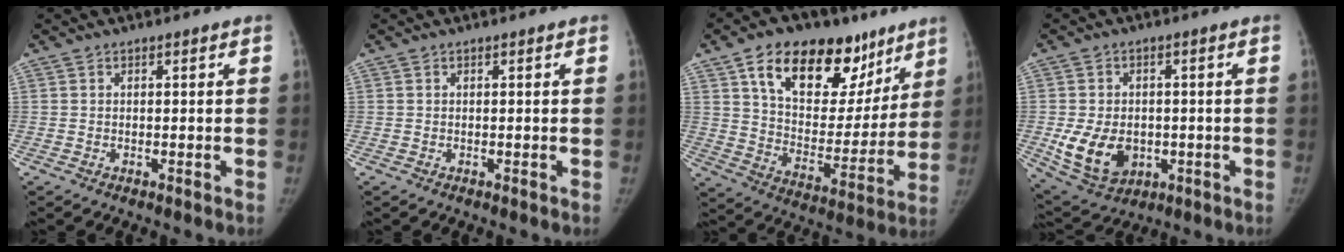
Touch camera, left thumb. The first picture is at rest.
{"total": 0.0}
{"total": 25.5, "force": [14.1, 14.2, 15.7], "torque": [-0.193, -0.027, 0.230]}
{"total": 11.4, "force": [-2.1, 8.4, 7.4], "torque": [-0.114, -0.002, -0.016]}